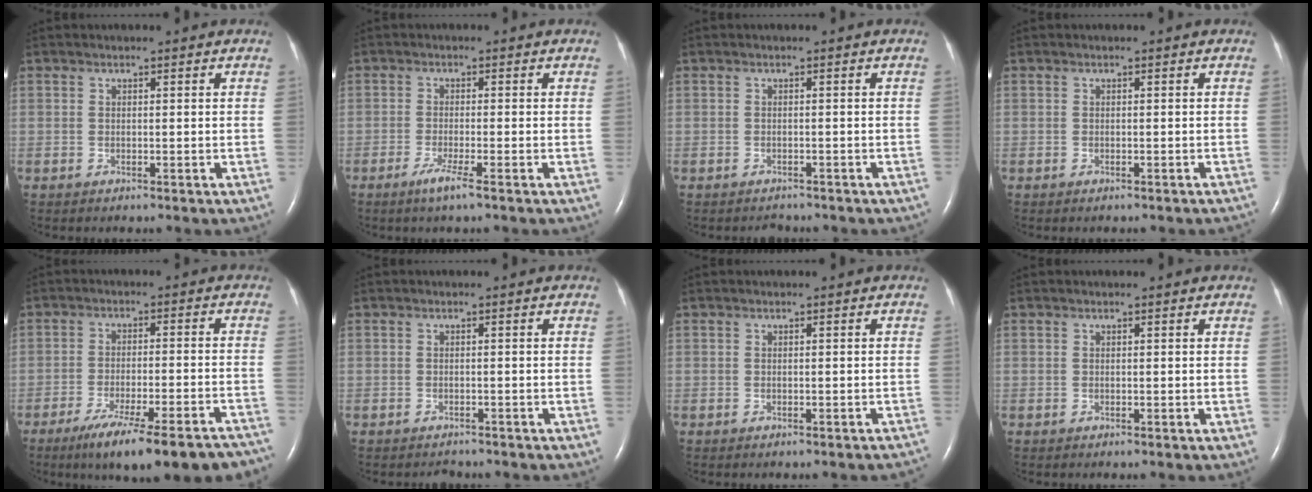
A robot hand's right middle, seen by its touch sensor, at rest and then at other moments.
{"total": 3.1, "force": [-1.9, -0.3, 2.4], "torque": [-0.054, -0.010, -0.039]}
{"total": 2.7, "force": [-2.4, 1.1, 0.7], "torque": [-0.014, -0.002, -0.023]}
{"total": 2.4, "force": [-2.0, 0.6, 1.1], "torque": [-0.009, -0.005, -0.023]}
{"total": 20.4, "force": [-16.7, 2.9, 11.5], "torque": [-0.110, -0.008, -0.229]}
{"total": 2.0, "force": [-1.8, 0.7, 0.4], "torque": [-0.011, -0.002, -0.018]}
{"total": 3.6, "force": [-3.2, 1.0, 1.4], "torque": [-0.004, -0.002, -0.034]}
{"total": 0.0}